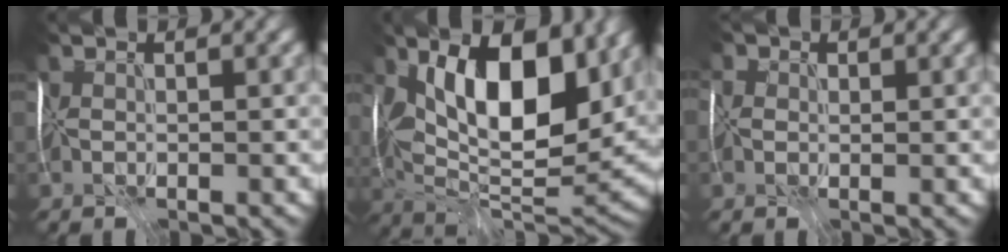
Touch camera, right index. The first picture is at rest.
{"total": 12.8, "force": [4.4, 5.5, 10.6], "torque": [-0.158, 0.001, 0.075]}
{"total": 3.2, "force": [0.9, 2.7, 1.6], "torque": [-0.031, 0.021, -0.018]}